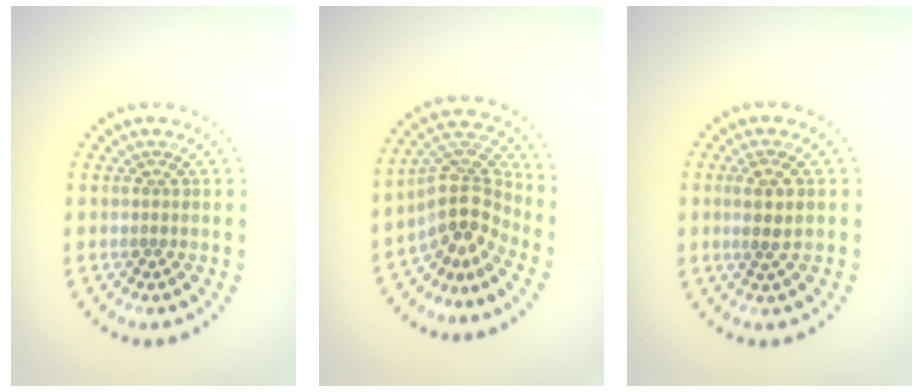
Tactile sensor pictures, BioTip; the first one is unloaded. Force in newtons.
{"total": 4.4, "press": 3.2, "slide": 3.0}
{"total": 2.3, "press": 2.1, "slide": 0.8}